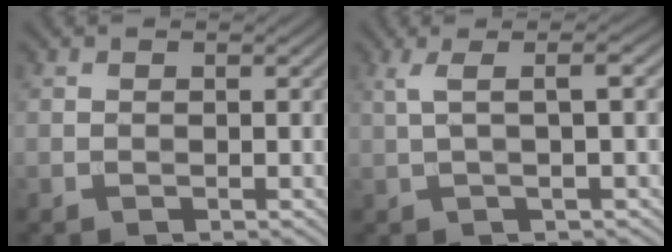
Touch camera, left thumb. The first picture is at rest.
{"total": 4.4, "force": [0.9, 0.7, 4.3], "torque": [-0.073, 0.019, 0.013]}